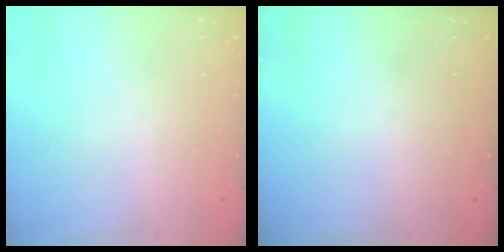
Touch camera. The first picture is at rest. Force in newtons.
{"total": 0.0}